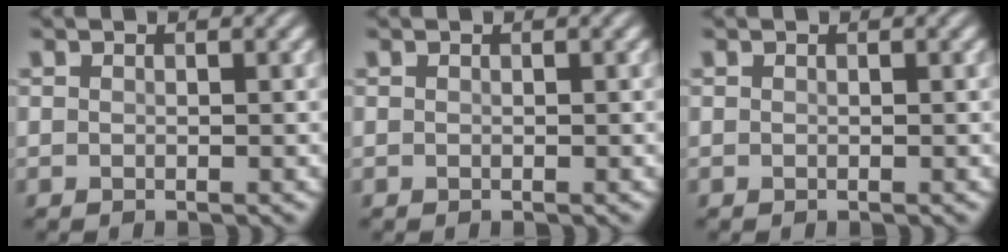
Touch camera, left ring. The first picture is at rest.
{"total": 0.0}
{"total": 0.0}